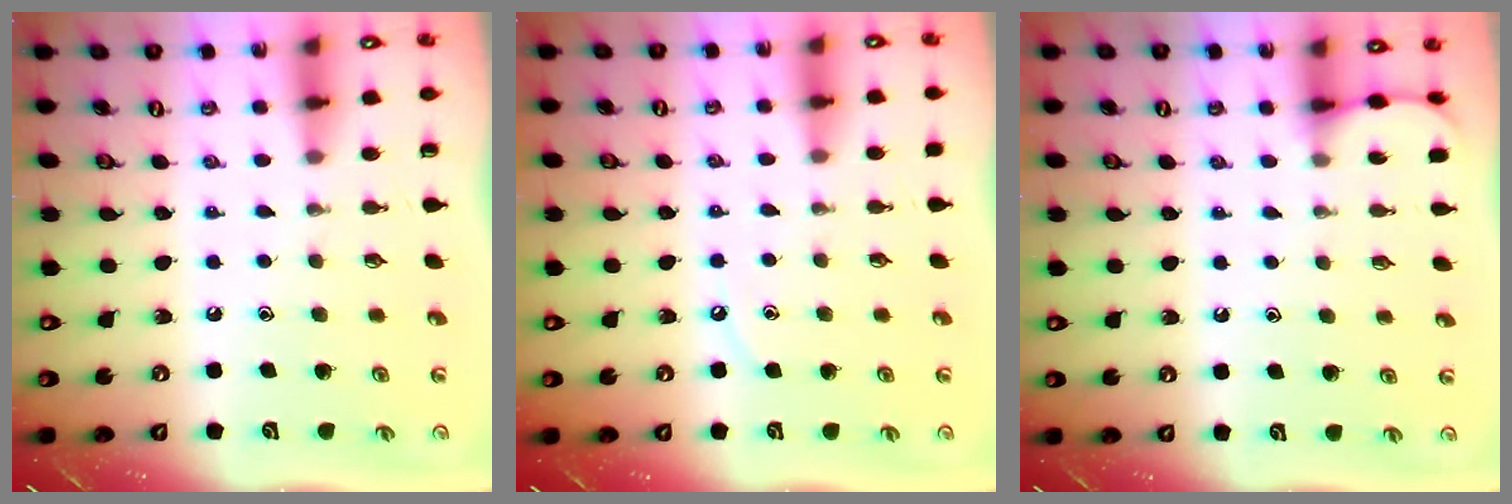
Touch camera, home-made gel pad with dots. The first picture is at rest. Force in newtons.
{"total": 3.4, "press": 3.3, "slide": 0.4}
{"total": 3.5, "press": 3.5, "slide": 0.4}